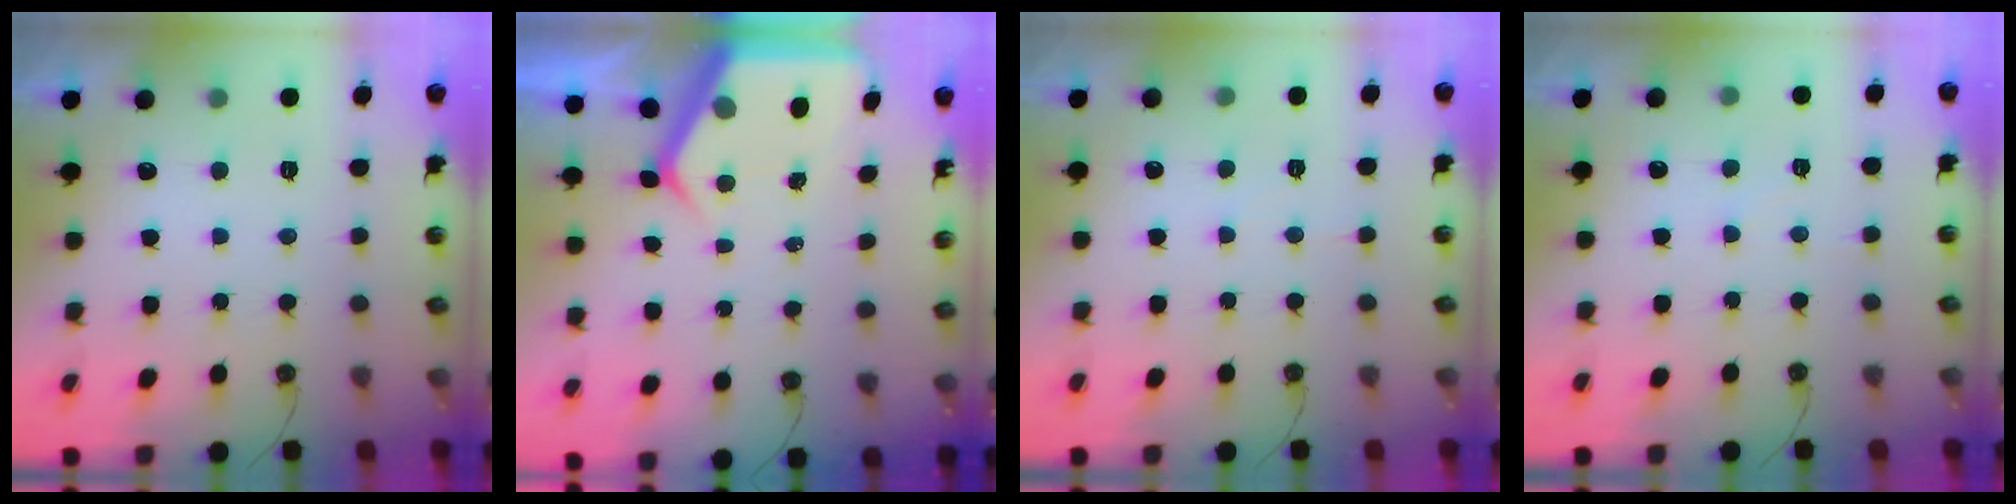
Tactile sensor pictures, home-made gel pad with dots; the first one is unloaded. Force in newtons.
{"total": 6.2, "press": 6.2, "slide": 0.7}
{"total": 3.8, "press": 3.8, "slide": 0.7}
{"total": 3.7, "press": 3.6, "slide": 0.6}